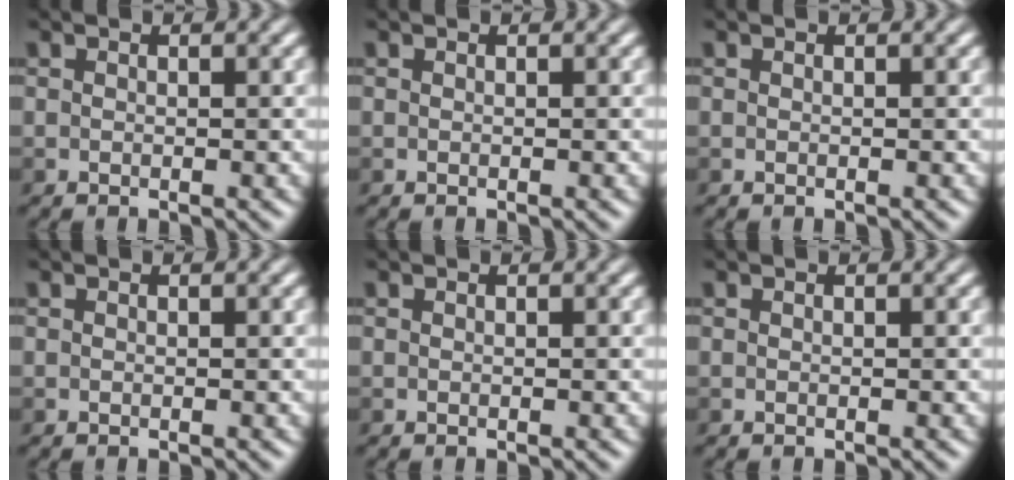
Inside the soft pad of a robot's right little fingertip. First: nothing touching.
{"total": 0.0}
{"total": 0.0}
{"total": 0.0}
{"total": 0.0}
{"total": 0.0}